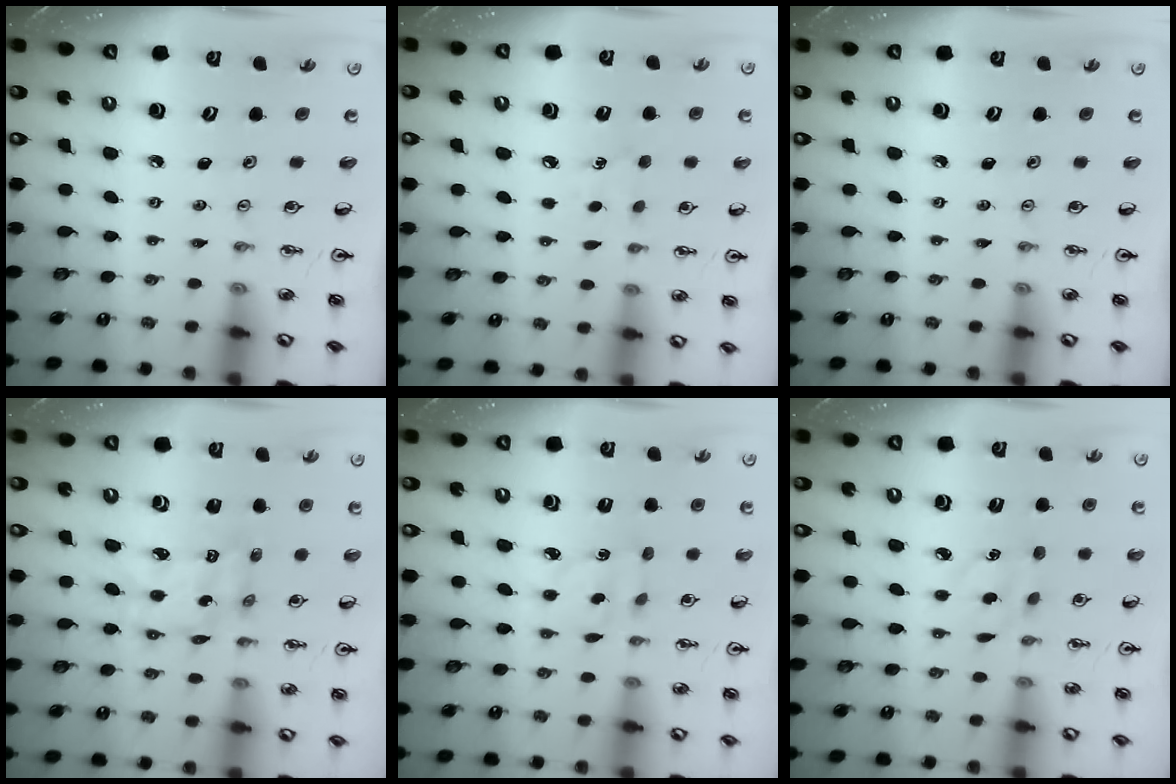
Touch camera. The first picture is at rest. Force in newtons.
{"total": 5.4, "press": 5.4, "slide": 0.6}
{"total": 0.0}
{"total": 8.2, "press": 8.2, "slide": 0.6}
{"total": 2.9, "press": 2.8, "slide": 0.8}
{"total": 3.9, "press": 3.9, "slide": 0.5}